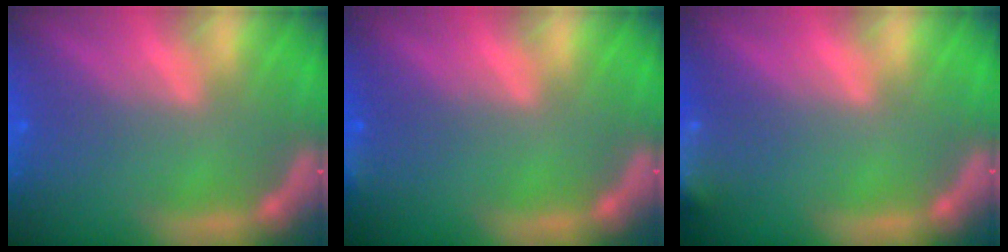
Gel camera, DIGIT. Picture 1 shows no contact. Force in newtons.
{"total": 0.9}
{"total": 4.9}